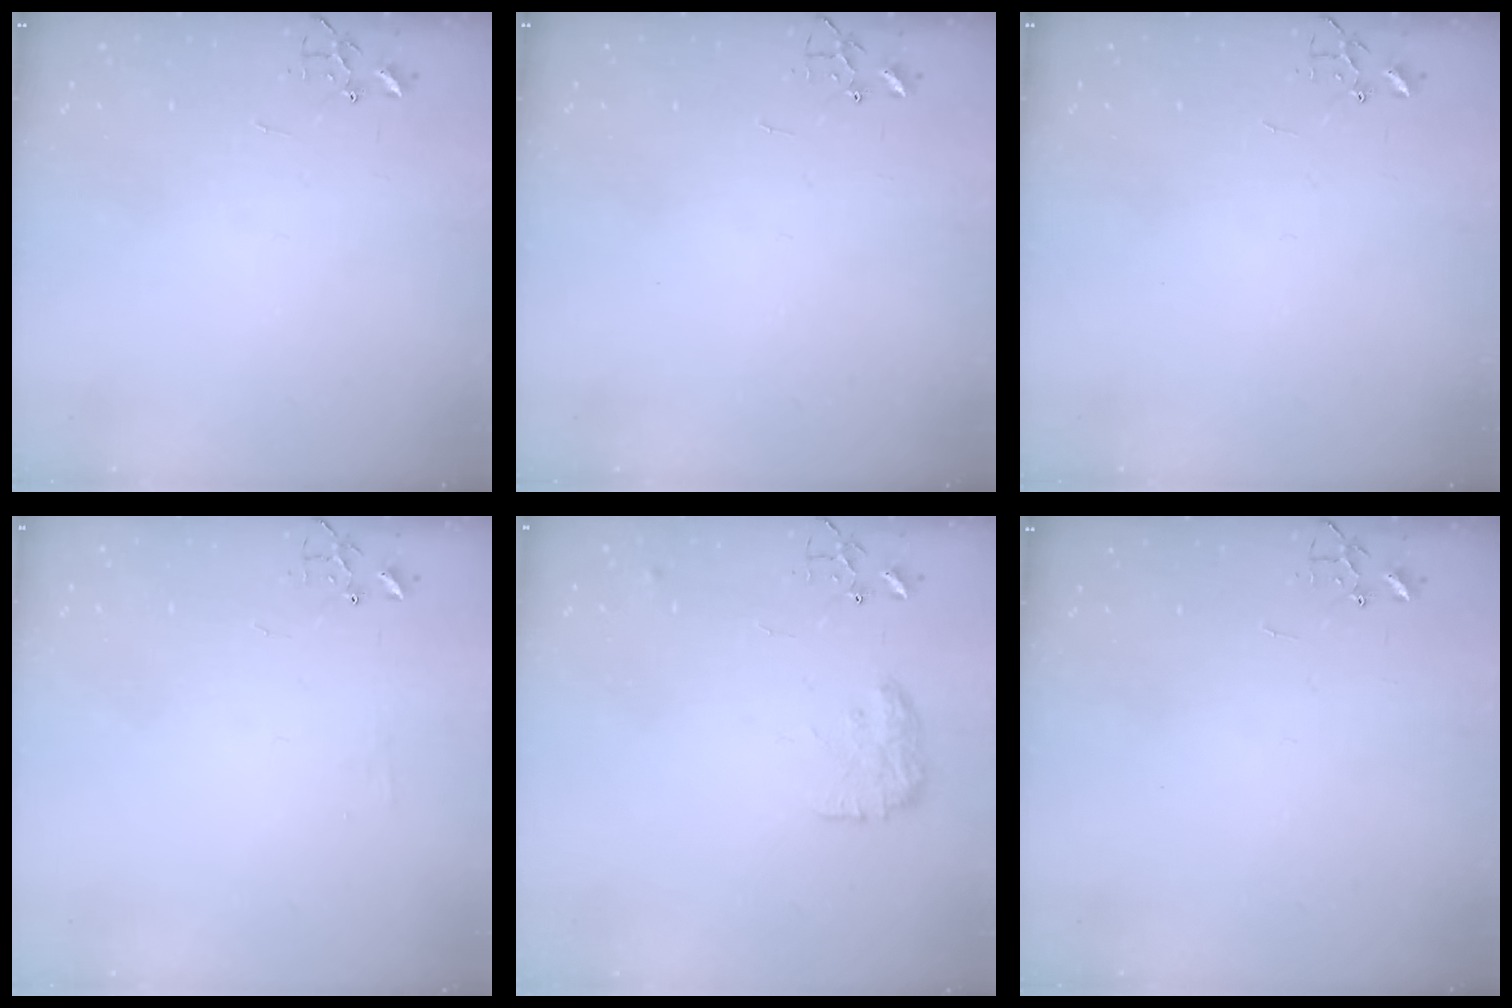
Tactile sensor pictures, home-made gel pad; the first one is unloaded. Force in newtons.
{"total": 0.0}
{"total": 0.0}
{"total": 4.5, "press": 4.4, "slide": 0.7}
{"total": 10.8, "press": 10.8, "slide": 0.6}
{"total": 0.0}